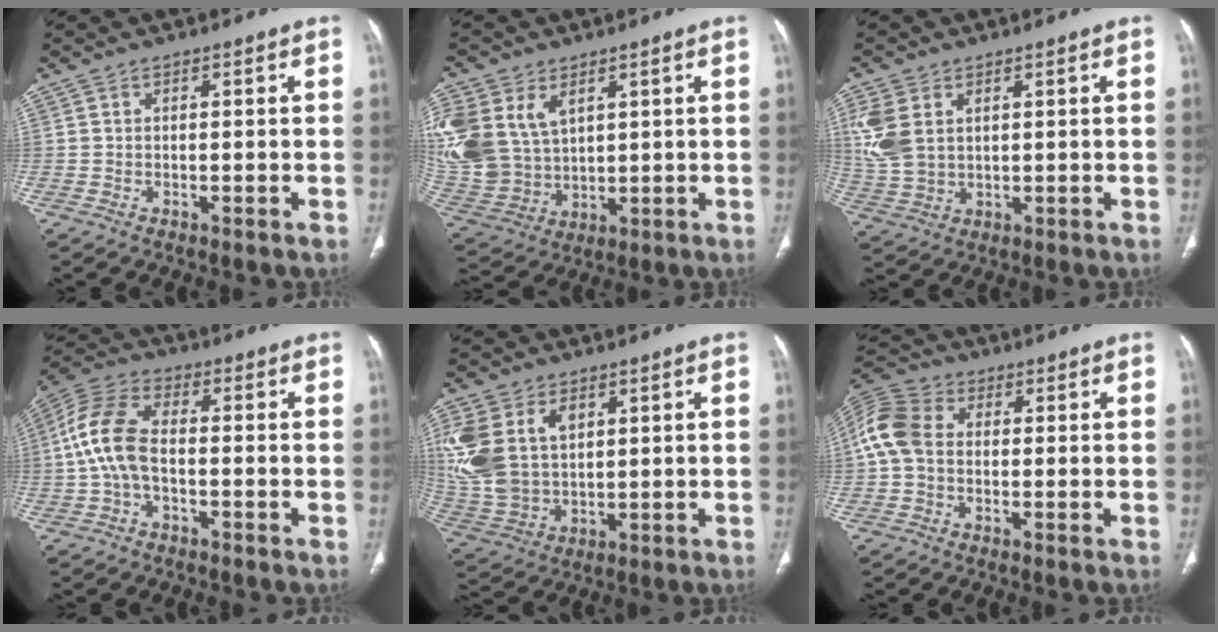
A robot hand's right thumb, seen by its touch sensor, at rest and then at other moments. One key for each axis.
{"total": 21.7, "fx": 7.4, "fy": 15.9, "fz": 12.8, "tx": -0.323, "ty": 0.009, "tz": 0.172}
{"total": 8.7, "fx": 2.7, "fy": 5.7, "fz": 5.9, "tx": -0.143, "ty": -0.002, "tz": 0.066}
{"total": 10.4, "fx": -1.2, "fy": 5.9, "fz": 8.6, "tx": -0.187, "ty": 0.032, "tz": -0.030}
{"total": 18.6, "fx": 5.5, "fy": 12.8, "fz": 12.3, "tx": -0.282, "ty": -0.002, "tz": 0.121}
{"total": 9.3, "fx": 0.2, "fy": 6.9, "fz": 6.2, "tx": -0.132, "ty": 0.027, "tz": -0.007}